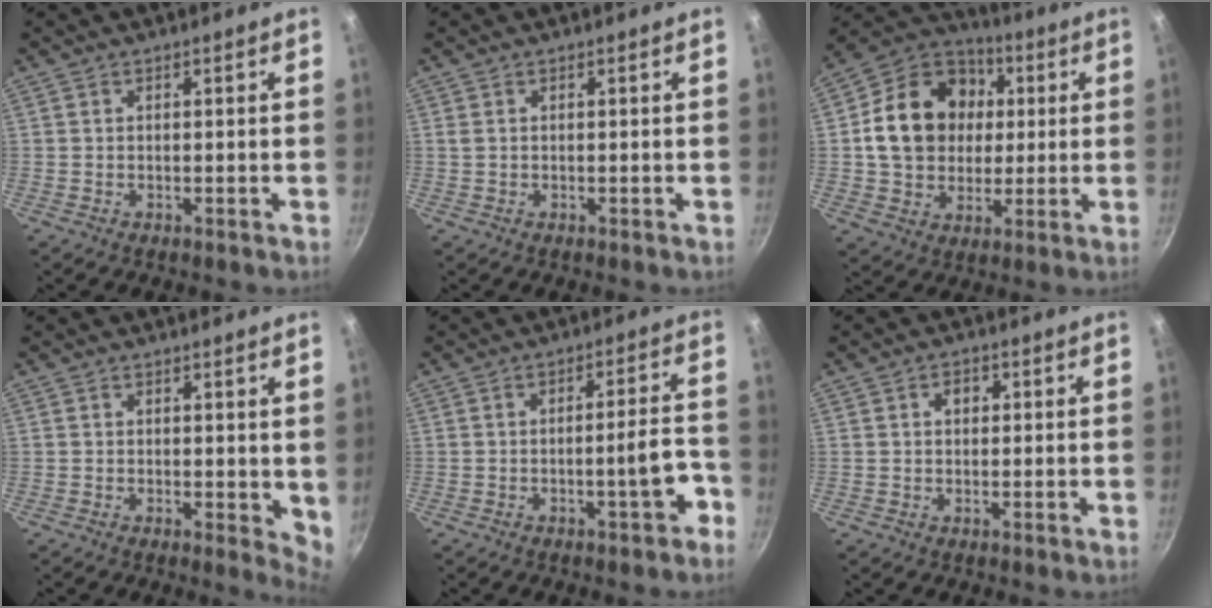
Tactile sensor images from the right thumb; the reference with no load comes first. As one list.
[{"total": 0.5, "force": [0.2, 0.3, 0.4], "torque": [-0.010, 0.002, 0.005]}, {"total": 18.8, "force": [2.6, 15.3, 10.7], "torque": [-0.158, 0.024, 0.040]}, {"total": 4.2, "force": [1.1, 2.1, 3.4], "torque": [-0.033, -0.005, 0.015]}, {"total": 7.1, "force": [-3.5, 1.6, 6.0], "torque": [-0.068, 0.040, -0.041]}, {"total": 2.5, "force": [0.6, 1.8, 1.5], "torque": [-0.009, 0.005, 0.009]}]